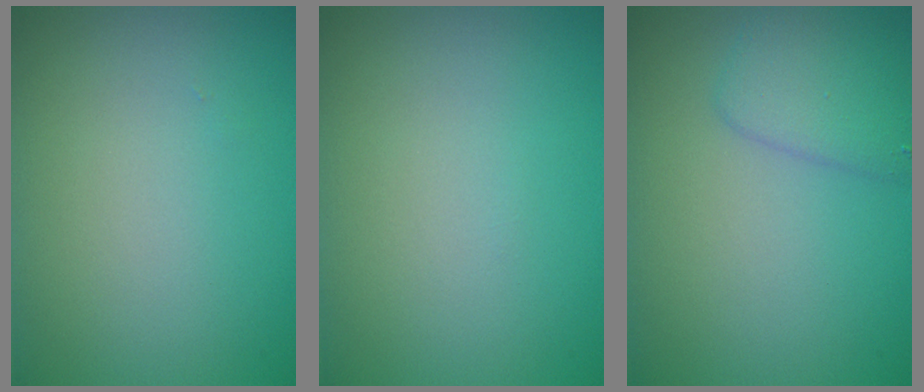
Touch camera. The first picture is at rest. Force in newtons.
{"total": 0.0}
{"total": 2.6, "press": 2.5, "slide": 0.2}